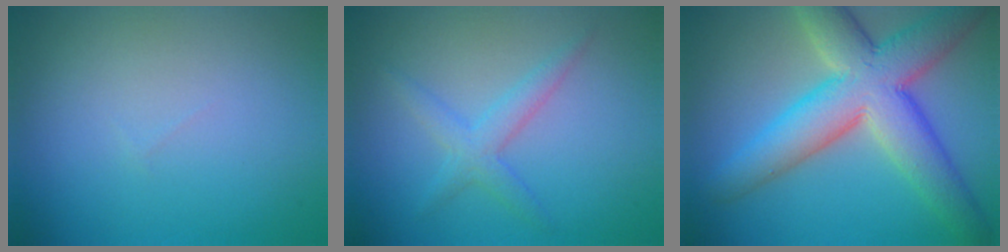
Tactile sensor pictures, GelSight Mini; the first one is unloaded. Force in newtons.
{"total": 2.3, "press": 2.3, "slide": 0.2}
{"total": 9.7, "press": 9.7, "slide": 0.3}